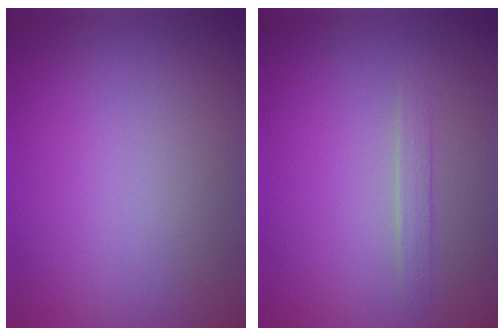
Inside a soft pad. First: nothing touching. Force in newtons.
{"total": 1.1, "press": 1.1, "slide": 0.1}